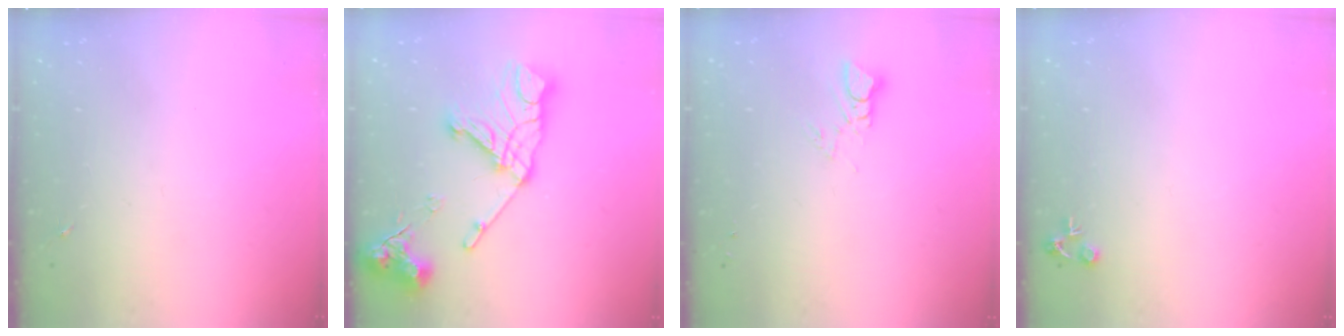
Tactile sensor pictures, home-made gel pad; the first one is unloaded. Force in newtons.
{"total": 18.1, "press": 18.0, "slide": 2.1}
{"total": 3.6, "press": 3.6, "slide": 0.2}
{"total": 4.7, "press": 4.7, "slide": 0.2}